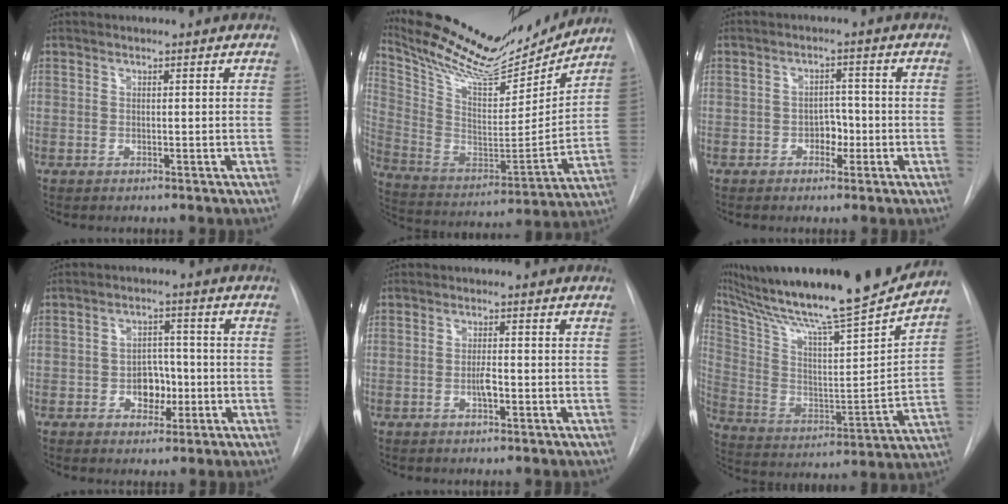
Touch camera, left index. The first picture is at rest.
{"total": 22.7, "force": [20.6, 4.2, 8.4], "torque": [-0.161, -0.028, 0.330]}
{"total": 2.8, "force": [-1.1, 1.9, 1.7], "torque": [-0.018, 0.005, -0.018]}
{"total": 4.9, "force": [-1.3, 3.4, 3.2], "torque": [-0.043, 0.008, -0.018]}
{"total": 1.8, "force": [-0.7, 0.5, 1.7], "torque": [-0.031, -0.002, -0.013]}
{"total": 29.1, "force": [25.4, 1.2, 14.3], "torque": [-0.269, -0.053, 0.384]}